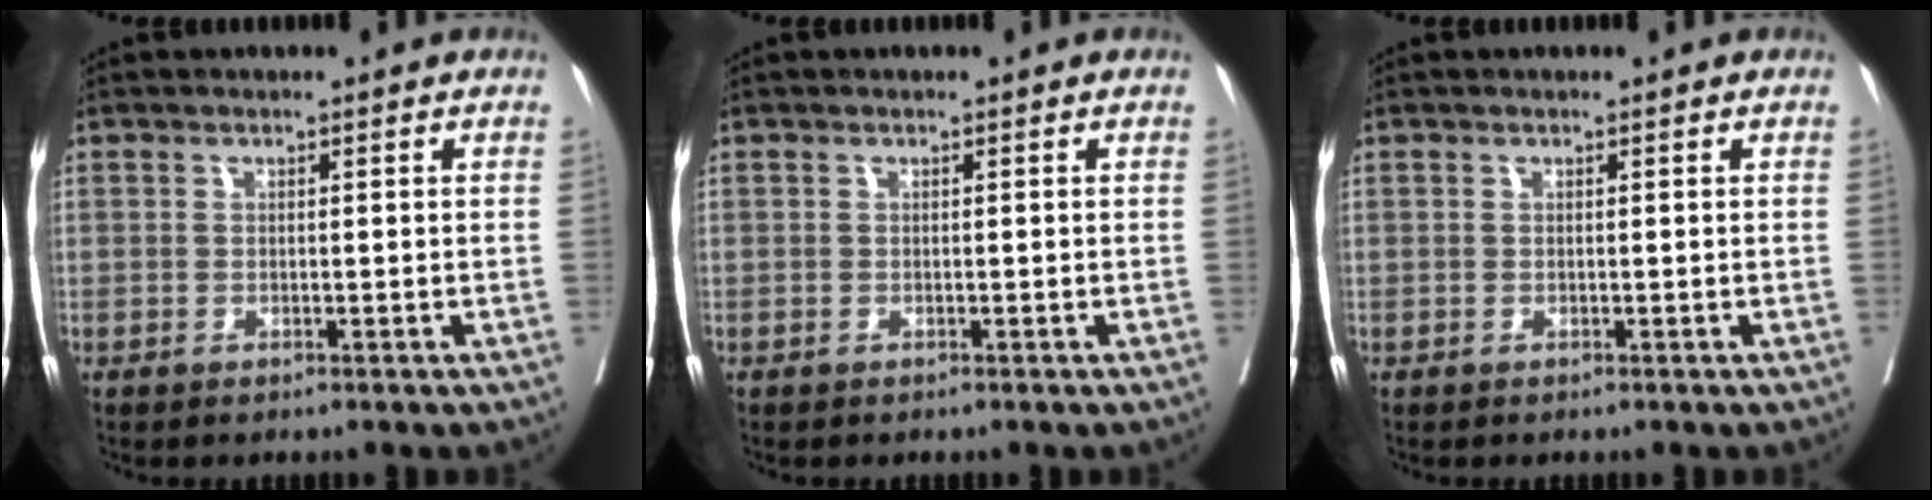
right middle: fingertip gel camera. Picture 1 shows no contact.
{"total": 0.0}
{"total": 0.0}